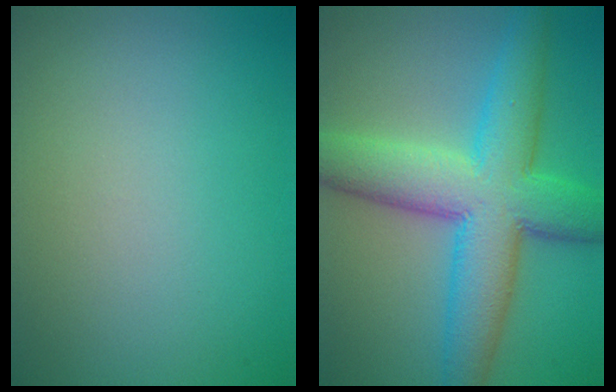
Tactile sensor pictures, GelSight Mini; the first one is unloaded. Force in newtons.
{"total": 9.8, "press": 9.8, "slide": 0.0}